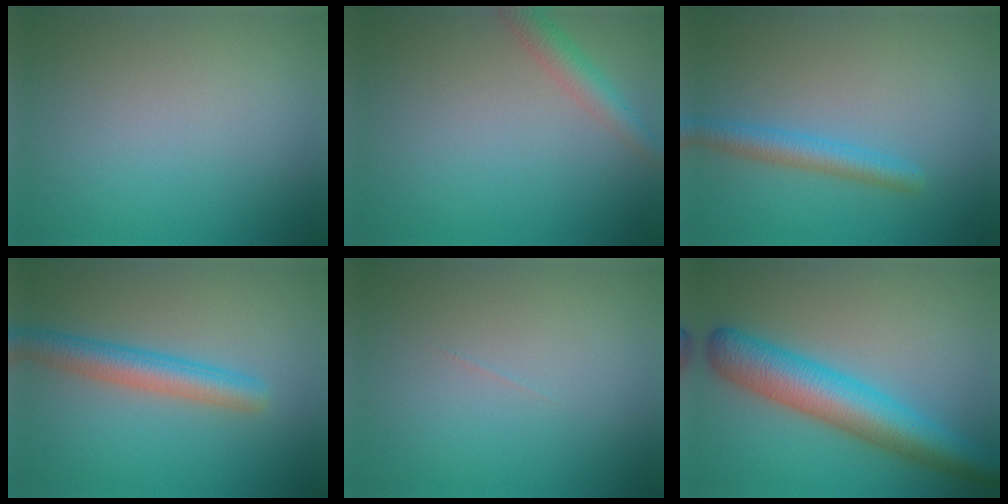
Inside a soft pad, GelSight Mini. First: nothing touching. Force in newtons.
{"total": 2.6, "press": 2.6, "slide": 0.1}
{"total": 2.7, "press": 2.7, "slide": 0.1}
{"total": 3.9, "press": 3.9, "slide": 0.1}
{"total": 0.0}
{"total": 7.5, "press": 7.5, "slide": 0.2}